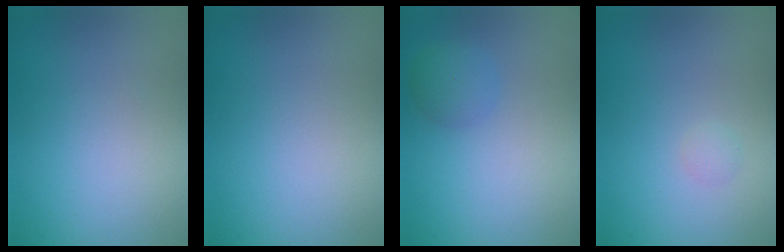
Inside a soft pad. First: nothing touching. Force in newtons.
{"total": 0.0}
{"total": 1.7, "press": 1.7, "slide": 0.0}
{"total": 0.6, "press": 0.6, "slide": 0.0}